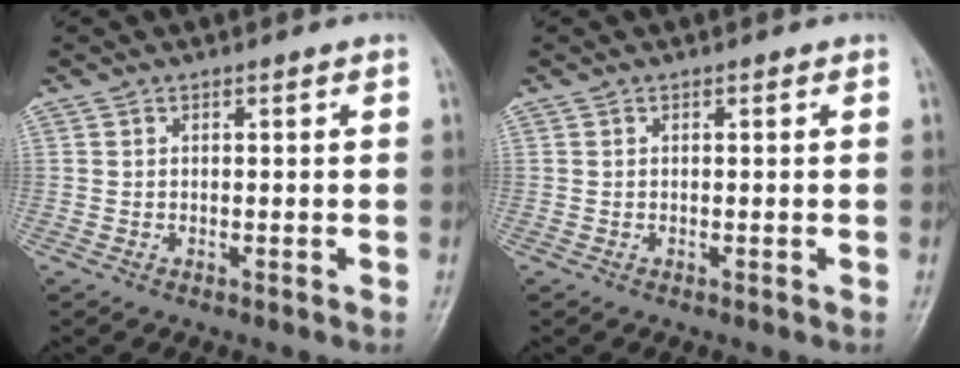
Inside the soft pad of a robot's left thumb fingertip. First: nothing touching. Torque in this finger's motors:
{"motor_torque": [0.00, 0.00, 0.00, 0.00, 0.00]}